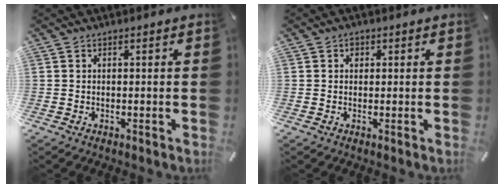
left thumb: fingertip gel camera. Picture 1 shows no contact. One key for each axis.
{"total": 1.2, "fx": 0.3, "fy": 1.1, "fz": 0.4, "tx": -0.001, "ty": 0.003, "tz": 0.003}